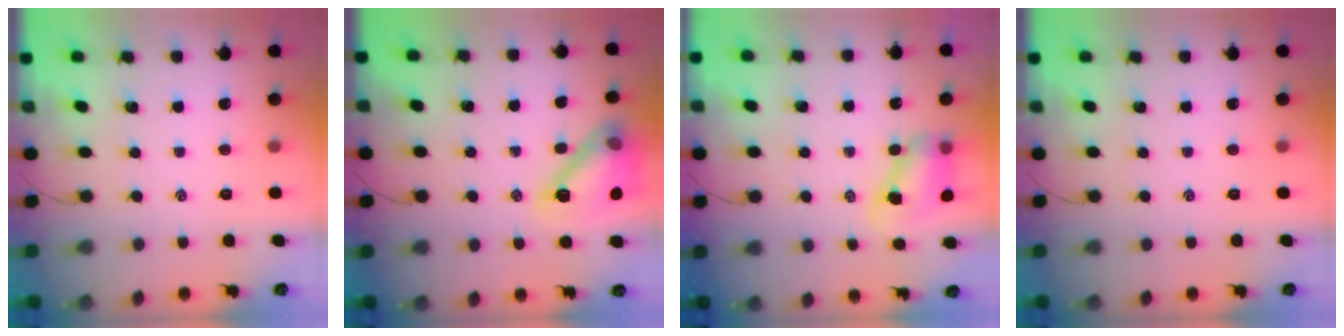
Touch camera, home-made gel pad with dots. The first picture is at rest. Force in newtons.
{"total": 13.6, "press": 13.6, "slide": 1.0}
{"total": 7.5, "press": 7.4, "slide": 1.0}
{"total": 0.0}